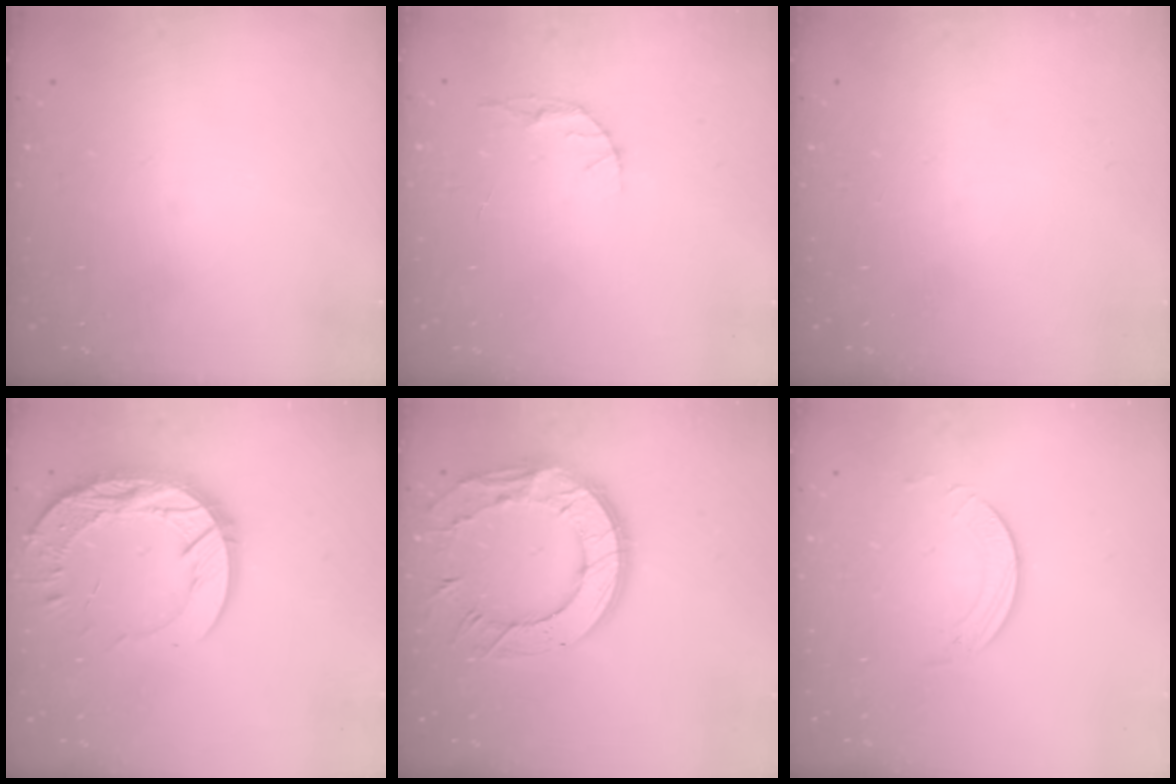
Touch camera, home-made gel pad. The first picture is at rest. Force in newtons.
{"total": 3.5, "press": 3.5, "slide": 0.4}
{"total": 0.0}
{"total": 18.0, "press": 17.9, "slide": 1.6}
{"total": 17.6, "press": 17.5, "slide": 1.2}
{"total": 2.5, "press": 2.5, "slide": 0.2}